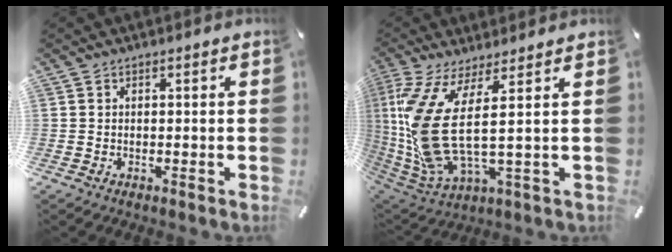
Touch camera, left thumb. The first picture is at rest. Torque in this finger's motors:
{"motor_torque": [1.30, 1.26, 2.21, 0.54, 1.05]}